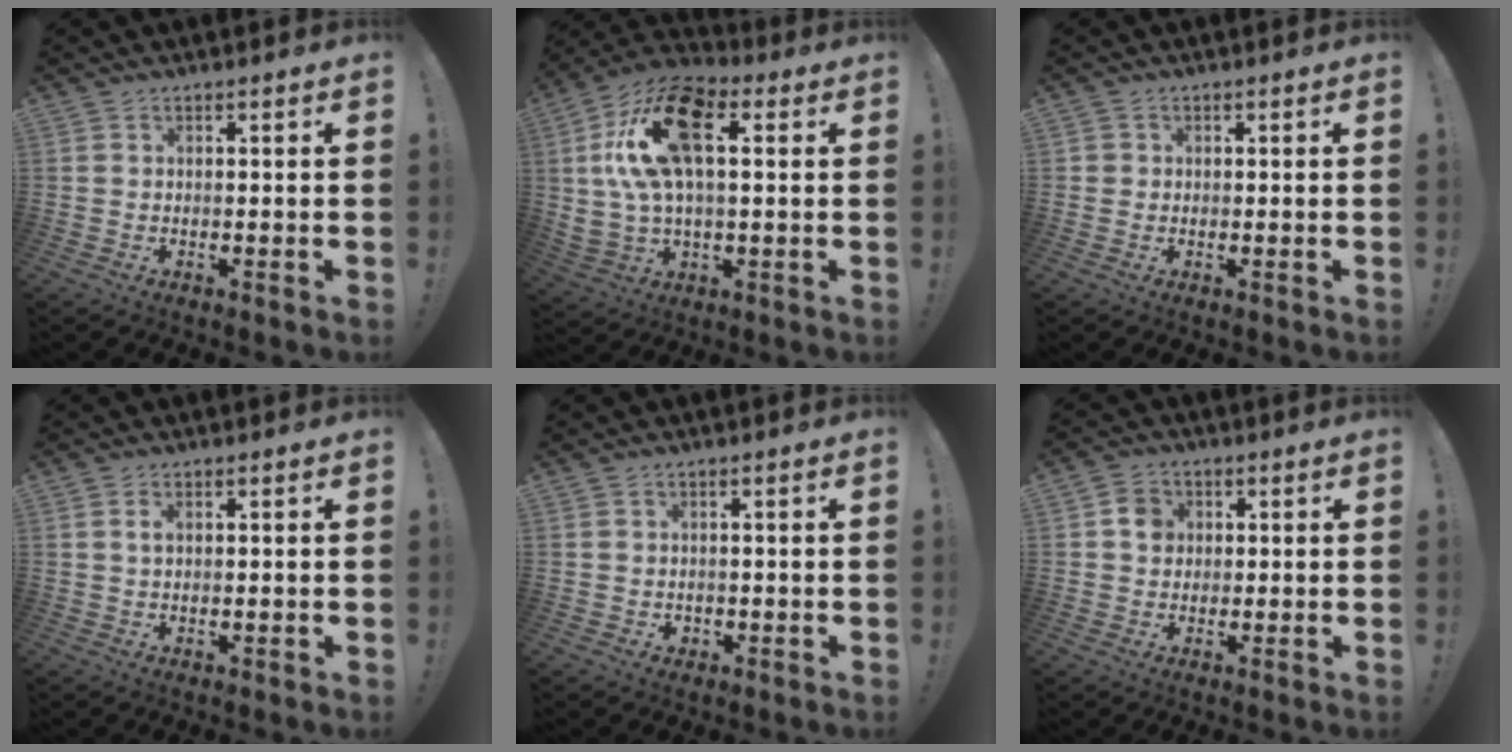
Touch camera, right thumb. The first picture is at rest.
{"total": 20.3, "force": [5.8, 10.4, 16.5], "torque": [-0.304, -0.004, 0.099]}
{"total": 1.3, "force": [0.1, 1.3, 0.2], "torque": [-0.006, 0.005, 0.003]}
{"total": 1.8, "force": [0.7, 0.8, 1.5], "torque": [-0.016, -0.004, 0.009]}
{"total": 1.3, "force": [0.3, 1.2, 0.4], "torque": [0.001, -0.005, 0.003]}
{"total": 5.6, "force": [1.0, 5.1, 2.2], "torque": [-0.020, 0.006, 0.016]}